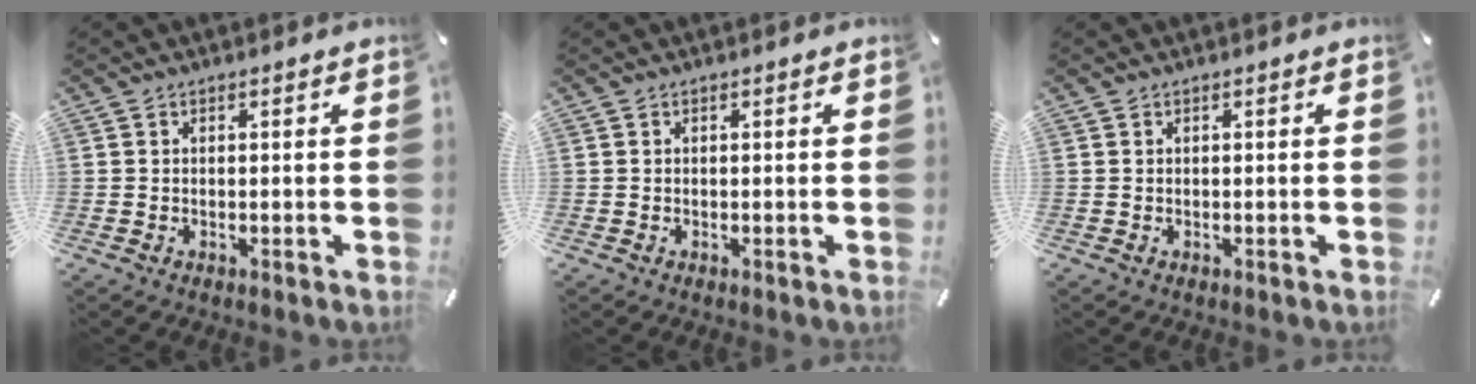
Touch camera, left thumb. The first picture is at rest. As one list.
[{"total": 0.0}, {"total": 0.0}]